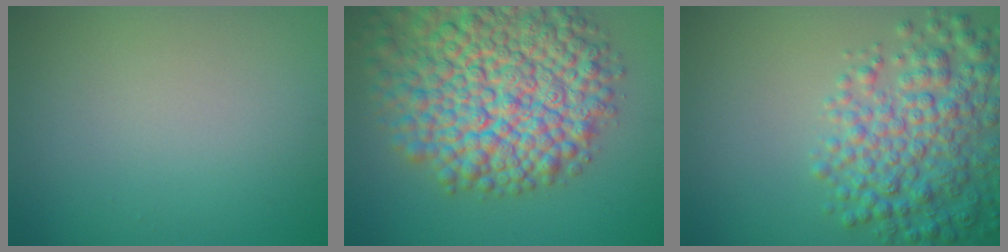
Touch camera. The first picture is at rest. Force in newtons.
{"total": 13.6, "press": 13.5, "slide": 0.6}
{"total": 6.7, "press": 6.7, "slide": 0.2}